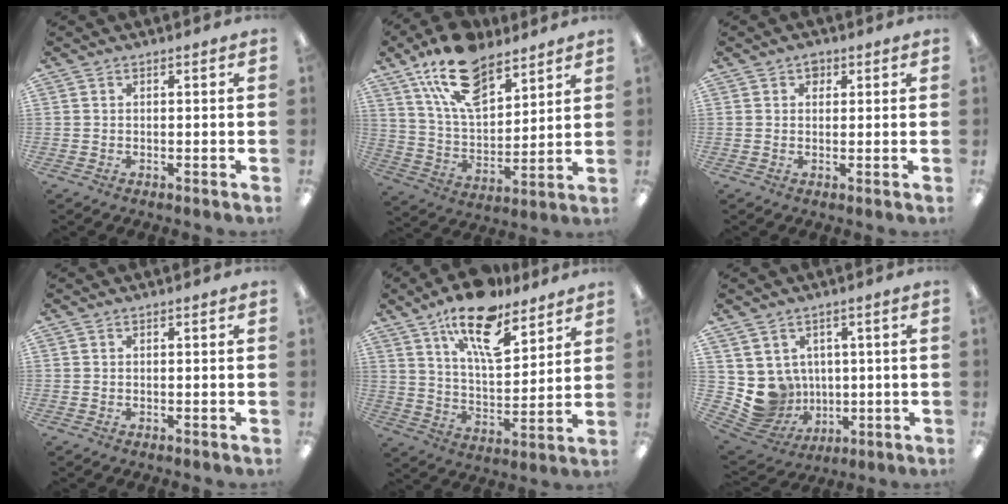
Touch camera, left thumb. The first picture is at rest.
{"total": 17.7, "force": [11.8, 8.6, 9.9], "torque": [-0.180, -0.049, 0.214]}
{"total": 2.4, "force": [1.3, 1.7, 1.0], "torque": [-0.006, -0.001, 0.020]}
{"total": 0.0}
{"total": 16.9, "force": [11.5, 6.7, 10.3], "torque": [-0.169, -0.057, 0.194]}
{"total": 8.6, "force": [1.3, 8.4, 1.3], "torque": [-0.068, -0.023, 0.035]}